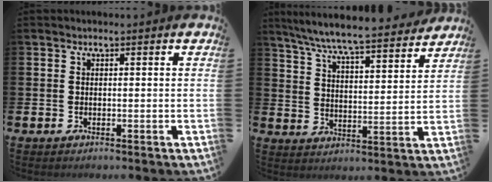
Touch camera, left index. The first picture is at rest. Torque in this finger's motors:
{"motor_torque": [1.10, -1.04, 0.25, 0.21]}